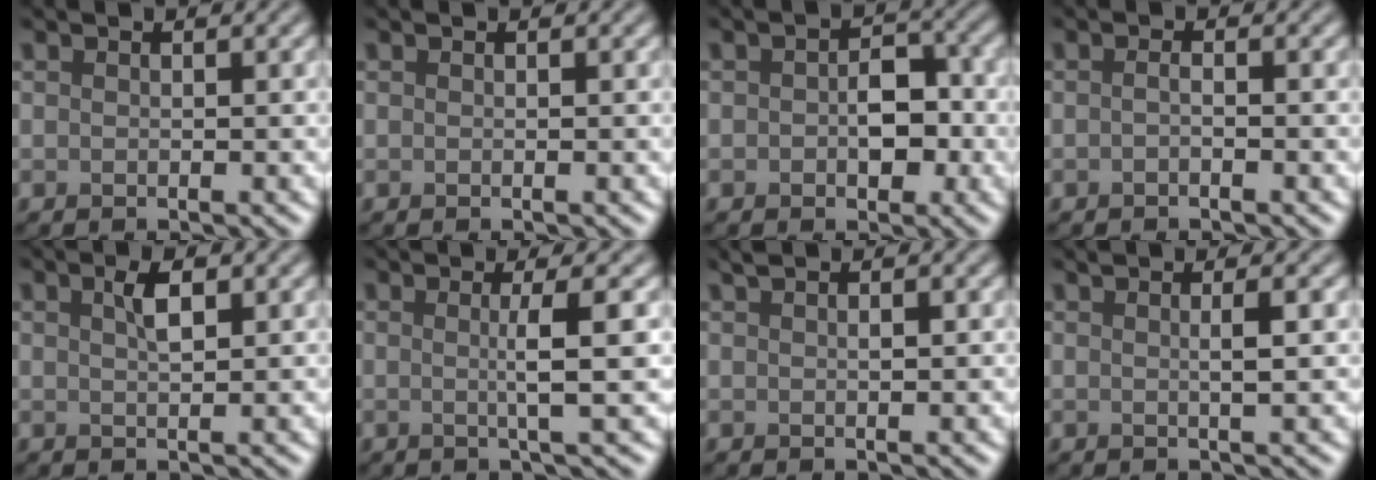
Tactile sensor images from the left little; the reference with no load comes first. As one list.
[{"total": 0.0}, {"total": 3.6, "force": [-0.4, 2.4, 2.7], "torque": [-0.036, -0.002, -0.009]}, {"total": 0.5, "force": [-0.4, 0.0, 0.4], "torque": [-0.010, -0.001, -0.007]}, {"total": 1.6, "force": [0.9, 0.4, 1.3], "torque": [-0.024, 0.003, 0.015]}, {"total": 3.3, "force": [0.2, 0.5, 3.2], "torque": [-0.054, 0.001, -0.006]}, {"total": 1.1, "force": [0.6, 0.2, 0.9], "torque": [-0.018, 0.003, 0.012]}, {"total": 2.3, "force": [0.5, 0.6, 2.1], "torque": [-0.030, 0.005, -0.002]}]